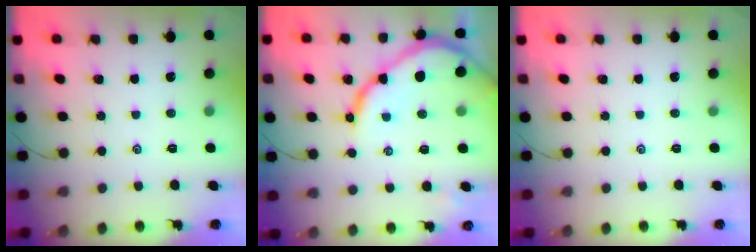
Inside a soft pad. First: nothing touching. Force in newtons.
{"total": 11.0, "press": 11.0, "slide": 1.3}
{"total": 0.0}